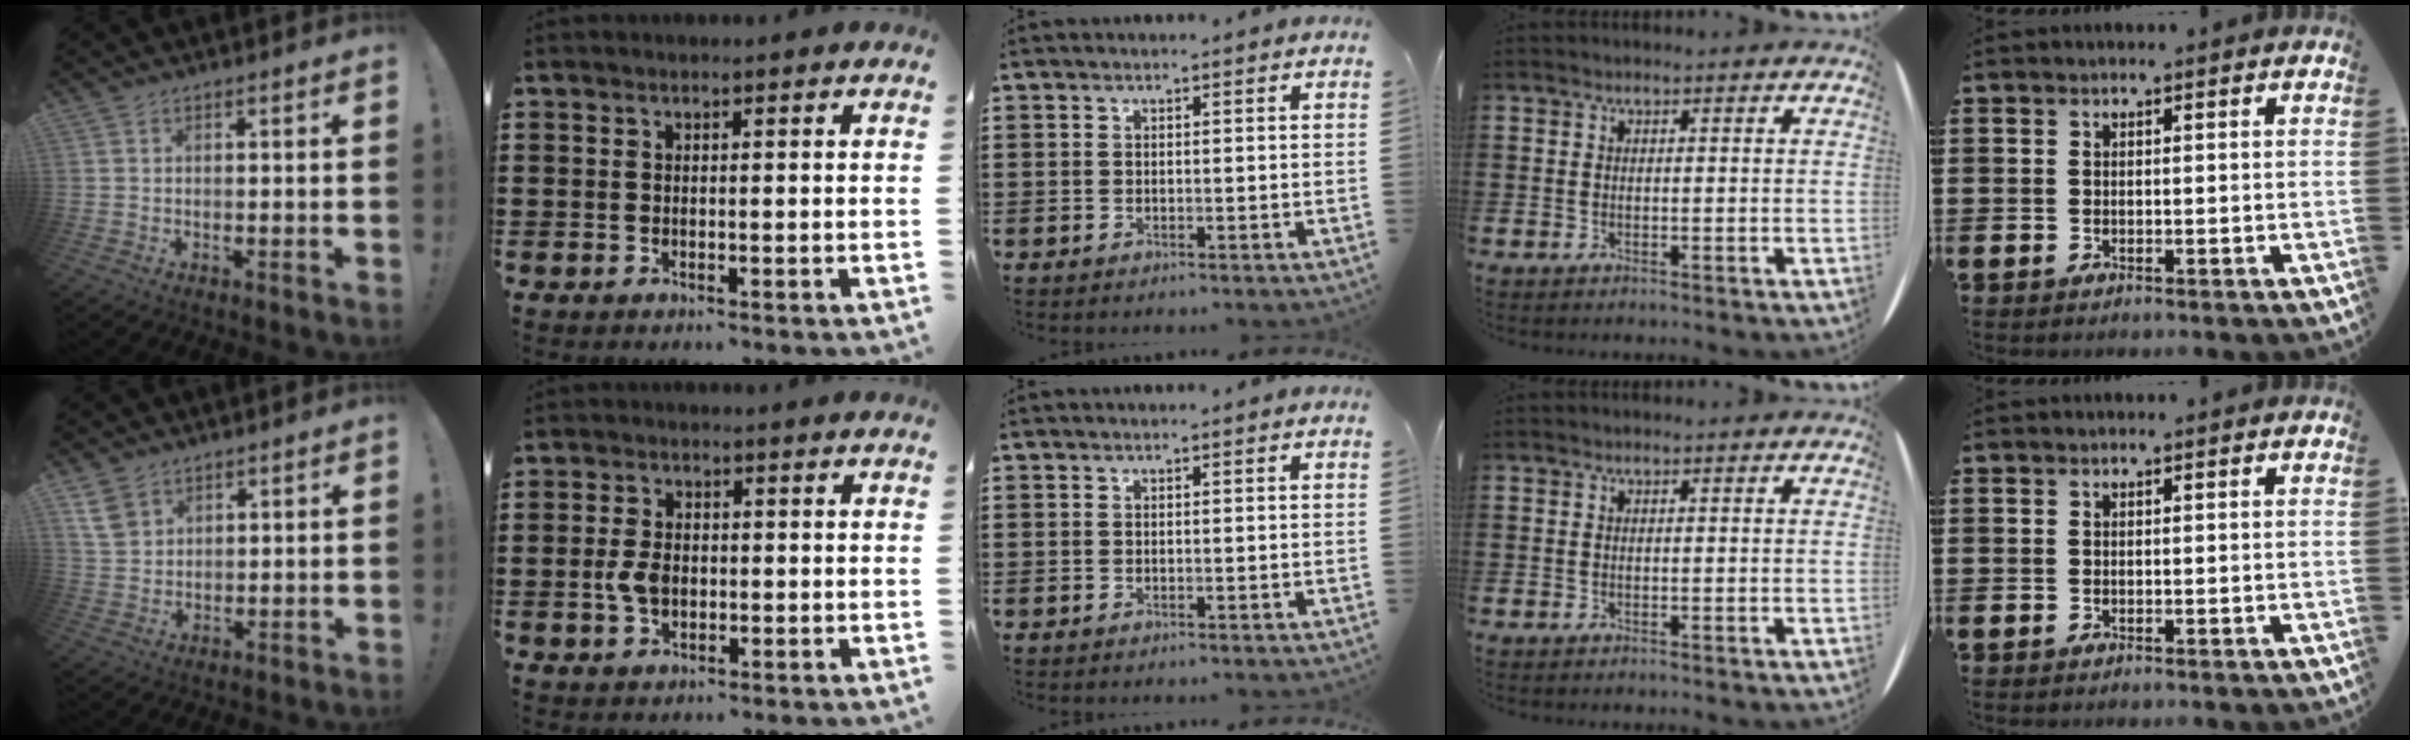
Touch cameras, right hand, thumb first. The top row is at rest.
{"thumb": {"total": 6.1, "force": [3.9, 4.0, 2.5], "torque": [-0.035, -0.017, 0.076]}, "index": {"total": 4.2, "force": [-0.5, 2.7, 3.1], "torque": [-0.075, 0.002, -0.013]}}